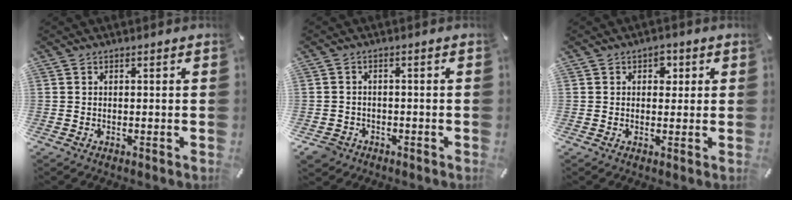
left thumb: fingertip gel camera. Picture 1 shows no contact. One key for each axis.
{"total": 3.3, "fx": -2.1, "fy": 2.4, "fz": 0.8, "tx": -0.027, "ty": 0.005, "tz": -0.045}
{"total": 3.0, "fx": 0.9, "fy": 2.4, "fz": 1.5, "tx": -0.001, "ty": -0.006, "tz": 0.006}